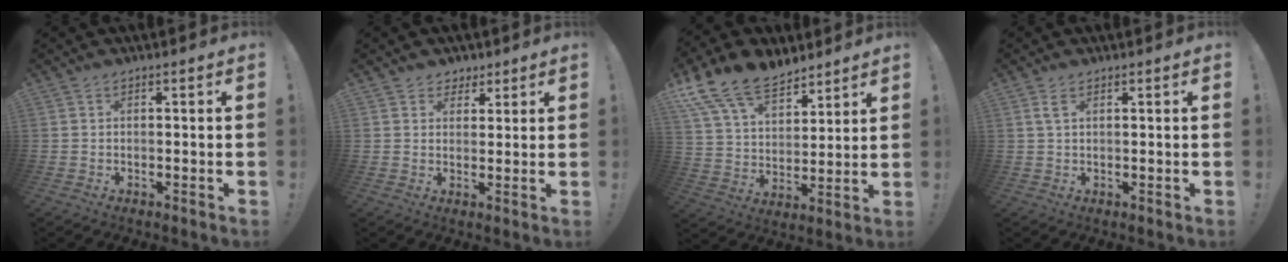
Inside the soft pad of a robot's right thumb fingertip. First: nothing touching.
{"total": 4.3, "force": [2.8, 3.2, 0.0], "torque": [0.013, -0.020, 0.052]}
{"total": 15.8, "force": [11.7, 8.3, 6.6], "torque": [-0.125, -0.078, 0.220]}
{"total": 2.5, "force": [1.2, 1.0, 1.9], "torque": [-0.032, -0.001, 0.021]}